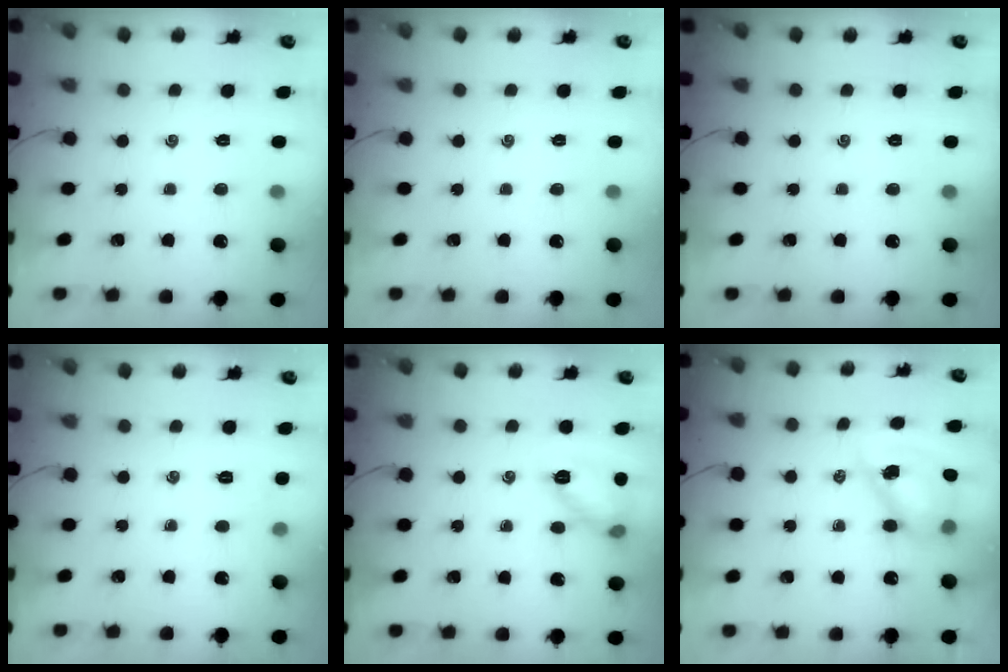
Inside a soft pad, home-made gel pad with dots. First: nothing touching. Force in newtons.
{"total": 0.0}
{"total": 0.0}
{"total": 3.6, "press": 3.4, "slide": 1.0}
{"total": 10.2, "press": 10.1, "slide": 1.4}
{"total": 10.2, "press": 10.0, "slide": 2.2}